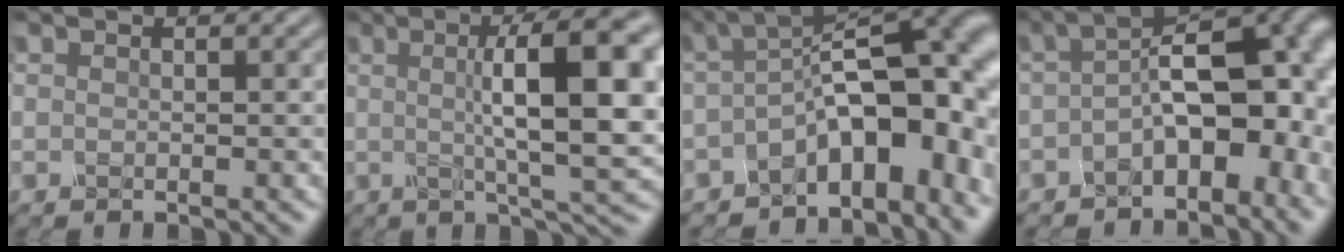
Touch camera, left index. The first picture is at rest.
{"total": 12.7, "force": [1.7, 2.9, 12.2], "torque": [-0.155, 0.013, 0.022]}
{"total": 11.3, "force": [-3.2, 5.0, 9.6], "torque": [-0.115, 0.017, -0.059]}
{"total": 9.7, "force": [-1.7, 5.0, 8.1], "torque": [-0.102, 0.020, -0.034]}